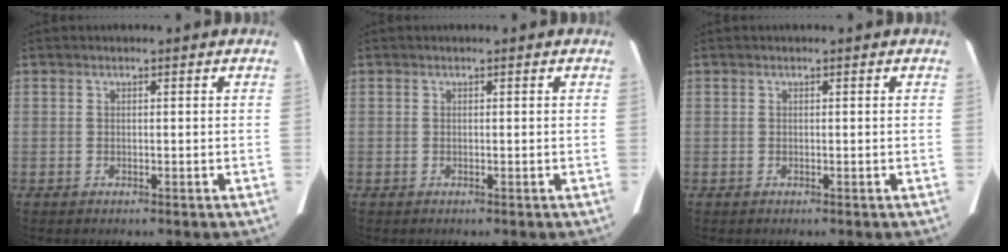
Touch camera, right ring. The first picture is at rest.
{"total": 0.0}
{"total": 0.0}